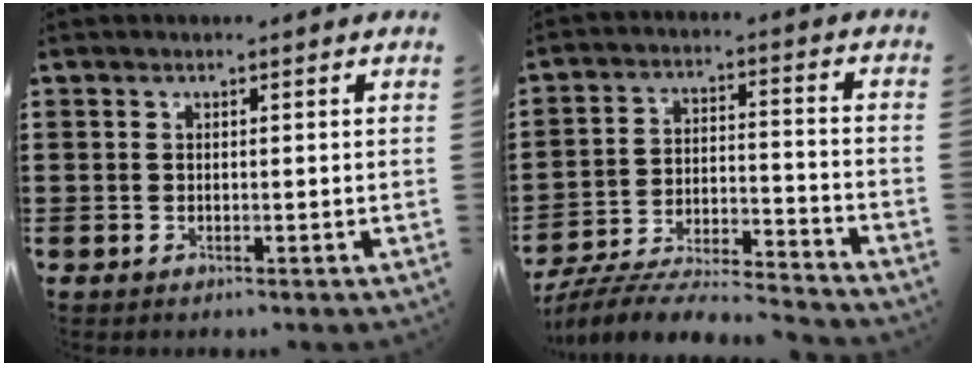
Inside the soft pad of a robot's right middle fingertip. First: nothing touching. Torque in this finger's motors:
{"motor_torque": [2.14, 0.00, 0.19, 0.13]}